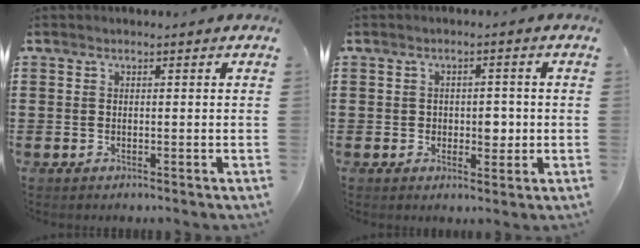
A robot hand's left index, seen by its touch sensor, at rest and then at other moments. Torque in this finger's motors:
{"motor_torque": [0.07, 0.02, 0.05, 0.02]}